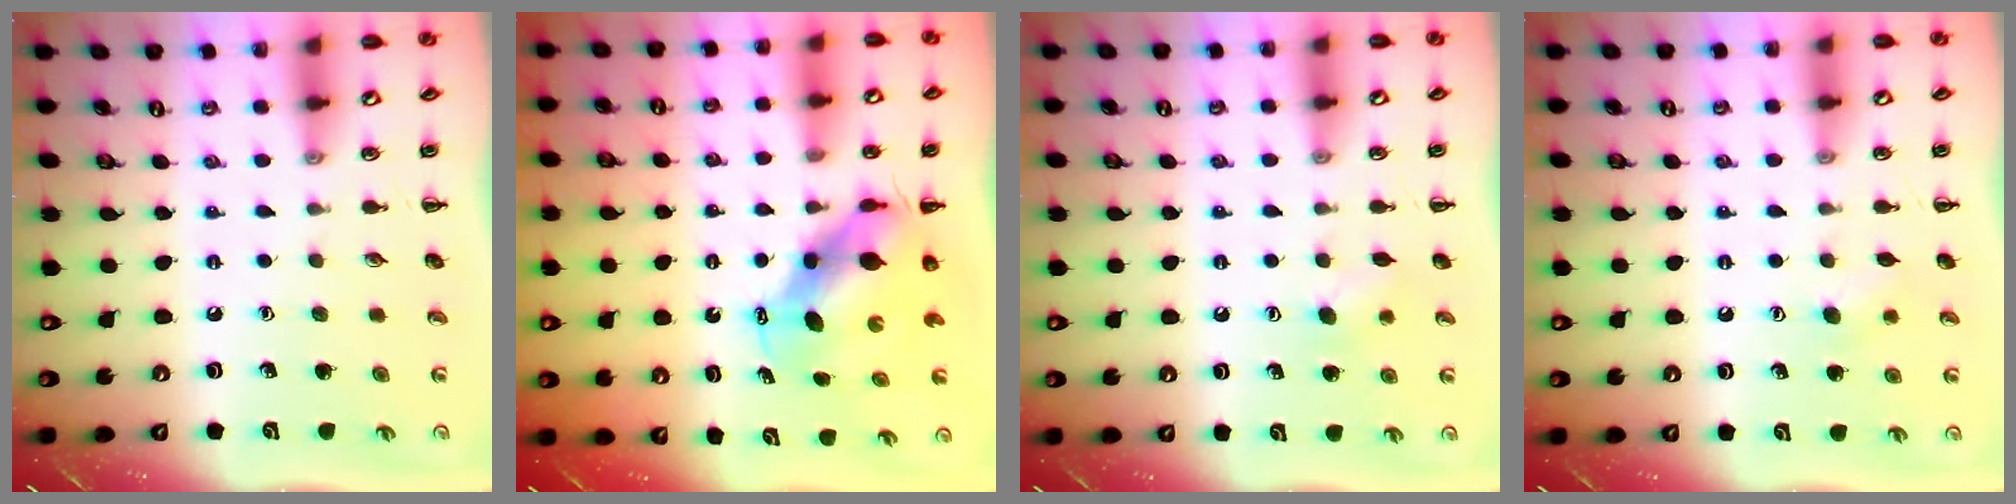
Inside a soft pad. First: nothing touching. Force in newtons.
{"total": 7.2, "press": 7.1, "slide": 1.4}
{"total": 5.7, "press": 5.6, "slide": 1.1}
{"total": 4.9, "press": 4.8, "slide": 1.0}